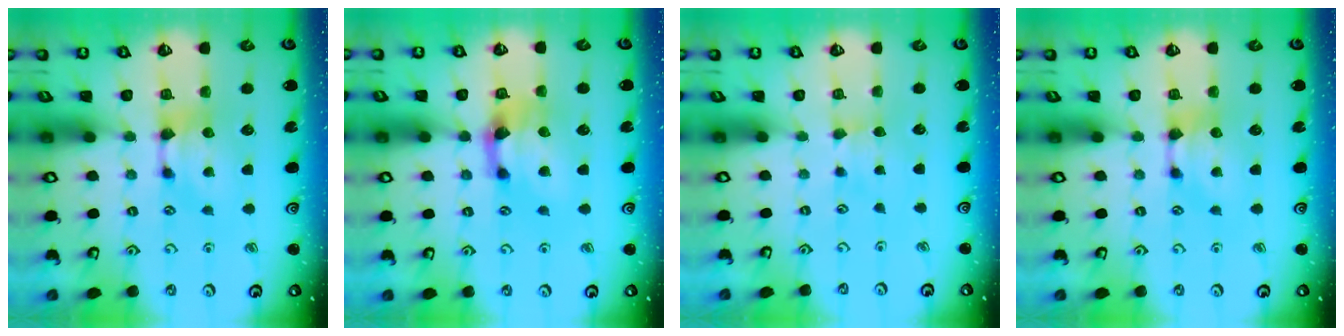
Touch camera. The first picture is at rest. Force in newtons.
{"total": 2.8, "press": 2.4, "slide": 1.5}
{"total": 2.4, "press": 2.4, "slide": 0.6}
{"total": 0.0}